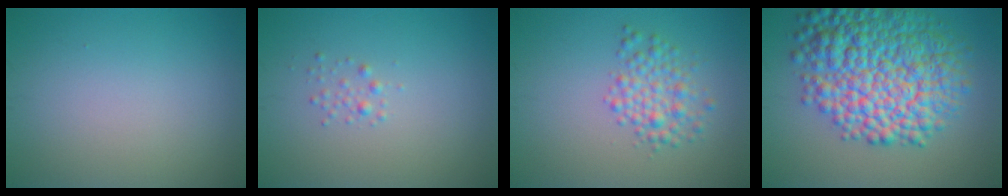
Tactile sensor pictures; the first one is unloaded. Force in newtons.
{"total": 0.9, "press": 0.9, "slide": 0.0}
{"total": 3.1, "press": 3.1, "slide": 0.0}
{"total": 12.2, "press": 12.2, "slide": 0.1}